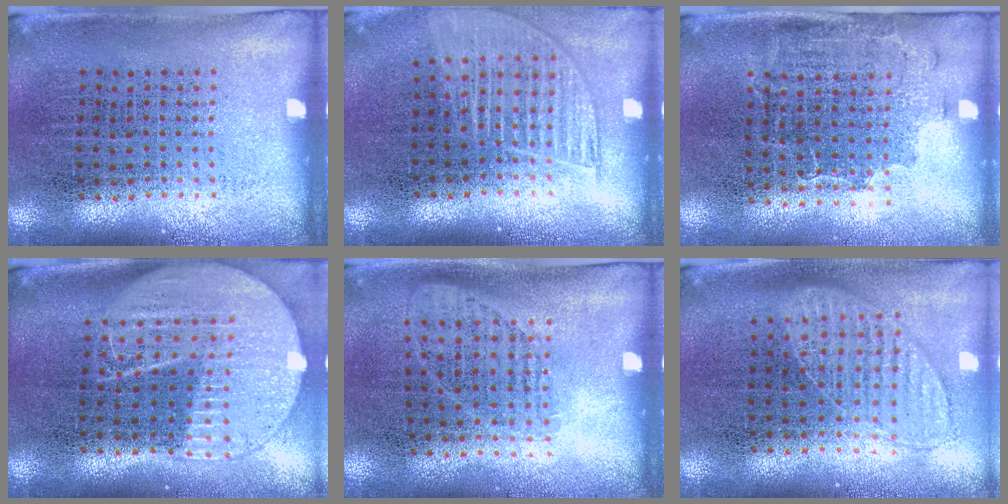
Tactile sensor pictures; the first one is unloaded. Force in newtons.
{"total": 1.4, "press": 1.3, "slide": 0.5}
{"total": 1.6, "press": 1.3, "slide": 0.9}
{"total": 2.1, "press": 1.9, "slide": 1.0}
{"total": 0.9, "press": 0.8, "slide": 0.5}
{"total": 1.0, "press": 1.0, "slide": 0.1}